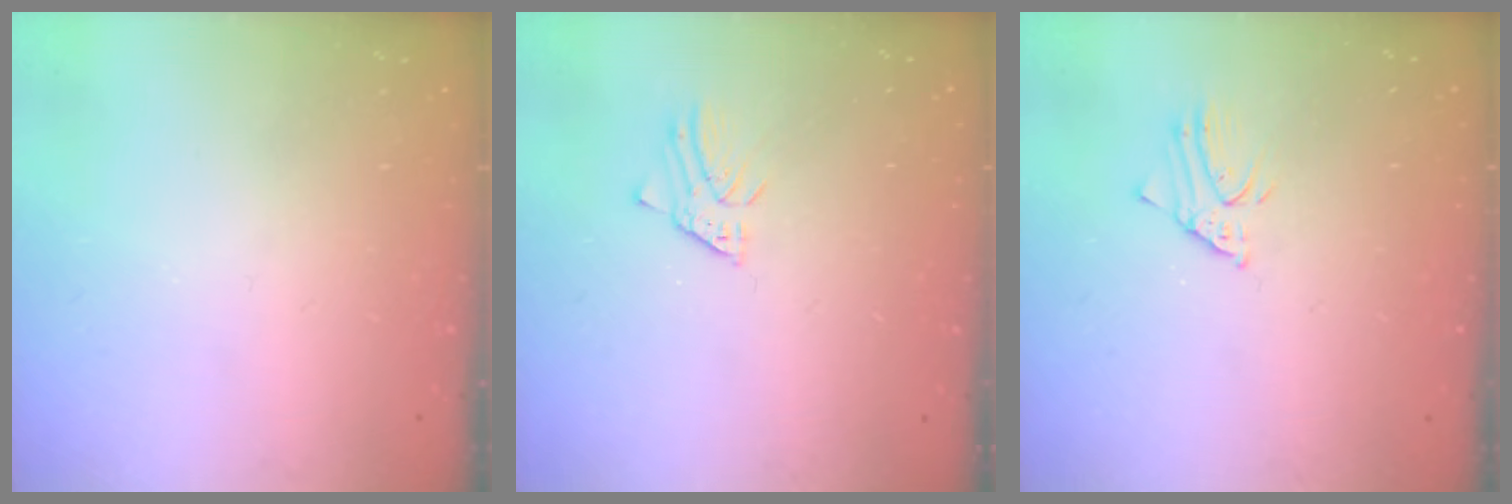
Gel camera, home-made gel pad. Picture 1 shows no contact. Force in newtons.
{"total": 1.5, "press": 1.5, "slide": 0.1}
{"total": 2.3, "press": 2.3, "slide": 0.1}